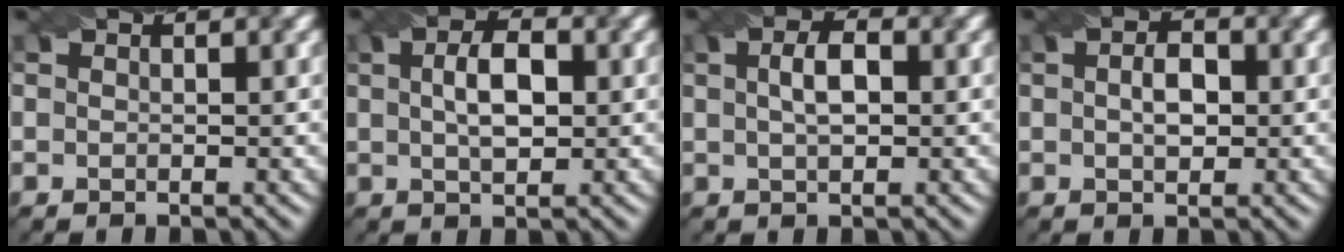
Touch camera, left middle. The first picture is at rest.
{"total": 3.9, "force": [0.4, 1.8, 3.4], "torque": [-0.067, 0.006, 0.008]}
{"total": 2.8, "force": [0.3, 1.3, 2.4], "torque": [-0.051, 0.007, 0.008]}
{"total": 2.4, "force": [0.0, 1.4, 1.9], "torque": [-0.038, 0.005, 0.000]}